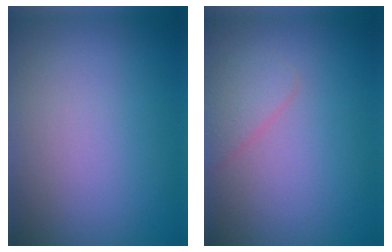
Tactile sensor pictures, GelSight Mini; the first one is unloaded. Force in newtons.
{"total": 1.6, "press": 1.6, "slide": 0.0}